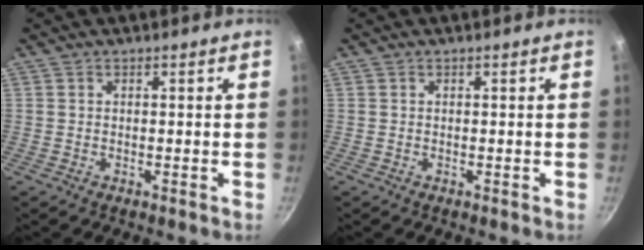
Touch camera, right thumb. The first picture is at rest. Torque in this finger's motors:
{"motor_torque": [-0.26, -0.01, 0.05, -0.03, 0.00]}